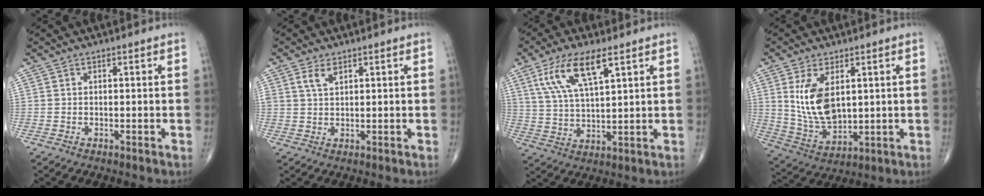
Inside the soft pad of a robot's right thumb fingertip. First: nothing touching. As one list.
[{"total": 2.8, "force": [1.6, 1.3, 1.9], "torque": [-0.036, -0.002, 0.036]}, {"total": 10.9, "force": [5.5, 3.4, 8.8], "torque": [-0.179, -0.014, 0.113]}, {"total": 11.3, "force": [2.9, 6.2, 8.9], "torque": [-0.157, -0.020, 0.070]}]